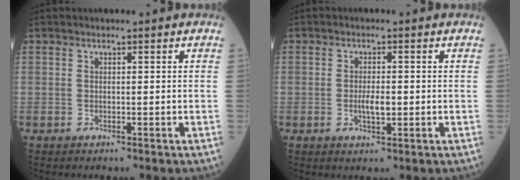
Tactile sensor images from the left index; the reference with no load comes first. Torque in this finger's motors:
{"motor_torque": [0.12, 0.04, 0.07, 0.02]}